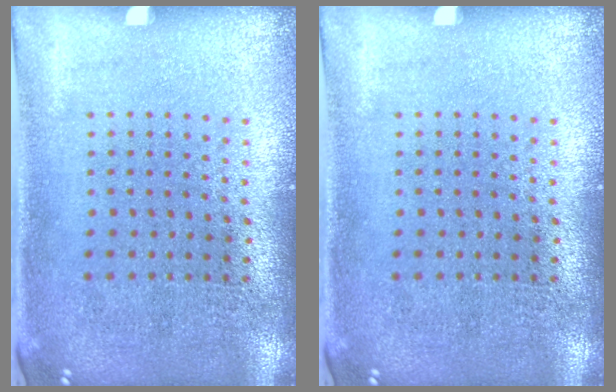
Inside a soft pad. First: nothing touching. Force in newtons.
{"total": 0.0}